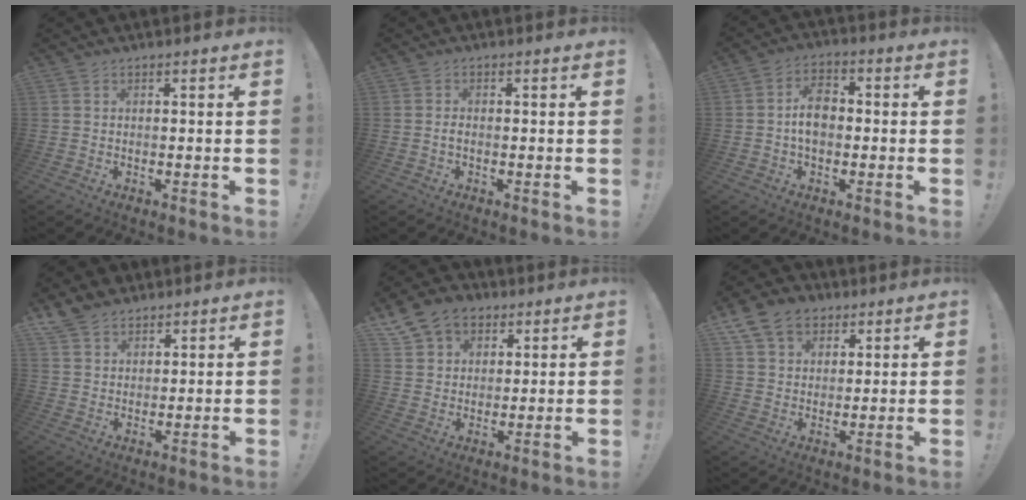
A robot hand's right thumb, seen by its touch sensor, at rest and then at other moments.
{"total": 1.2, "force": [-0.5, 0.4, 1.0], "torque": [-0.015, 0.003, -0.009]}
{"total": 8.1, "force": [-0.3, 5.6, 5.8], "torque": [-0.084, 0.011, -0.005]}
{"total": 6.9, "force": [5.3, 4.0, 1.5], "torque": [-0.030, -0.030, 0.106]}
{"total": 11.4, "force": [6.4, 8.7, 3.9], "torque": [-0.059, -0.034, 0.125]}
{"total": 11.9, "force": [6.3, 8.8, 4.8], "torque": [-0.081, -0.028, 0.125]}